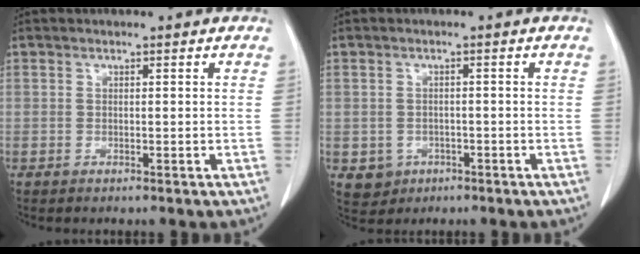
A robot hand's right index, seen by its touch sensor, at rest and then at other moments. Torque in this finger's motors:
{"motor_torque": [-0.28, -0.13, -0.28, -0.08]}